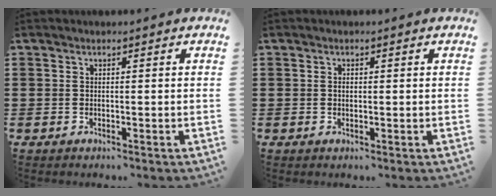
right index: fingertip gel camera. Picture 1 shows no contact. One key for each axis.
{"total": 0.7, "fx": 0.0, "fy": 0.4, "fz": 0.5, "tx": -0.013, "ty": -0.001, "tz": 0.000}